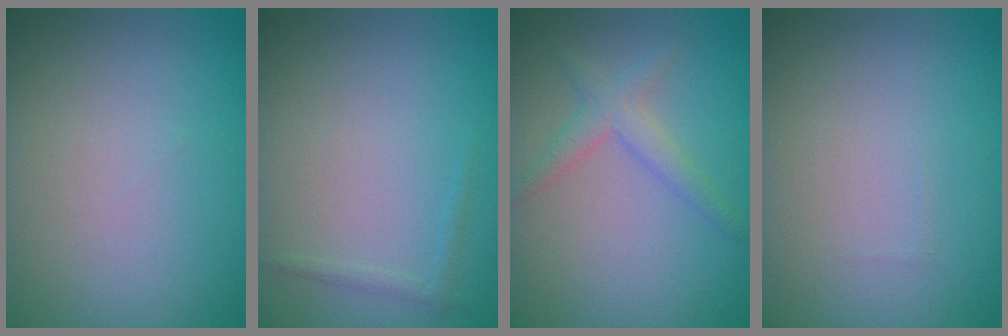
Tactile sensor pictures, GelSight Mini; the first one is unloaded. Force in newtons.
{"total": 0.7, "press": 0.7, "slide": 0.0}
{"total": 2.1, "press": 2.1, "slide": 0.1}
{"total": 0.0}